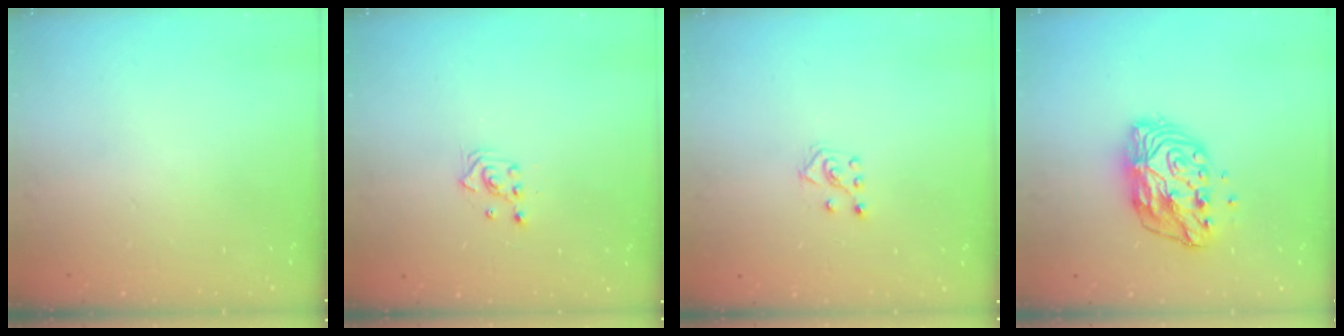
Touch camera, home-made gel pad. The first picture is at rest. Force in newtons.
{"total": 2.5, "press": 2.5, "slide": 0.3}
{"total": 4.9, "press": 4.8, "slide": 0.8}
{"total": 13.2, "press": 13.2, "slide": 0.9}